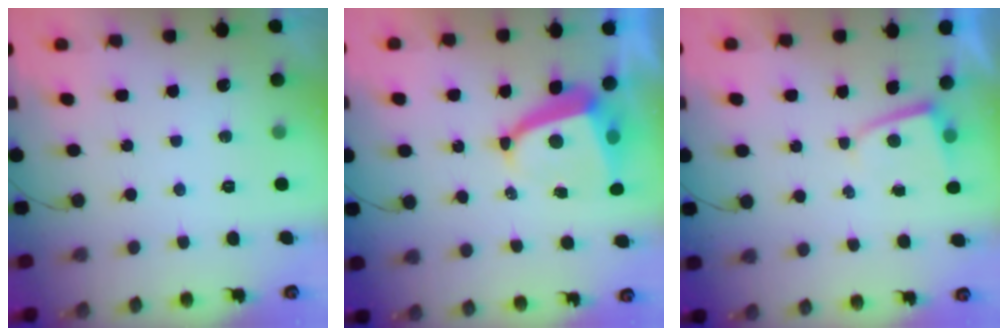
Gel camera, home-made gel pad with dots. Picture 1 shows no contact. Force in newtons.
{"total": 7.2, "press": 7.1, "slide": 1.0}
{"total": 1.2, "press": 1.2, "slide": 0.2}